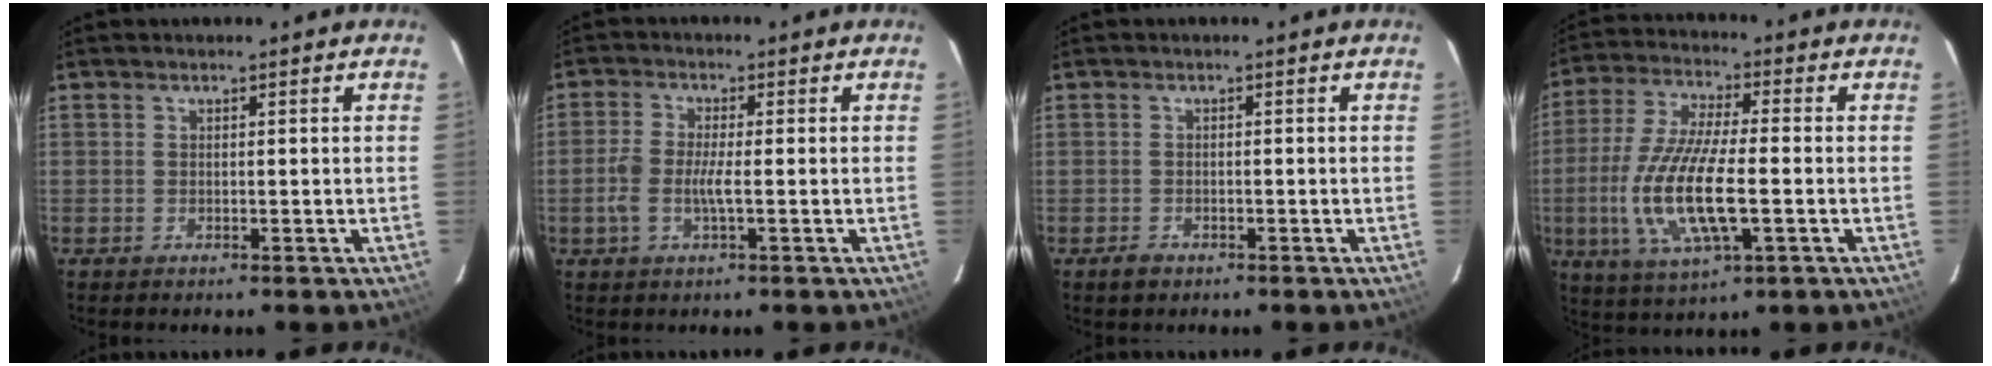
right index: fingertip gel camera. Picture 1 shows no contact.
{"total": 4.4, "force": [-1.1, 1.0, 4.1], "torque": [-0.092, 0.001, -0.024]}
{"total": 2.0, "force": [-1.2, 1.5, 0.6], "torque": [-0.013, 0.001, -0.019]}
{"total": 15.2, "force": [-3.1, 4.4, 14.3], "torque": [-0.299, -0.013, -0.059]}